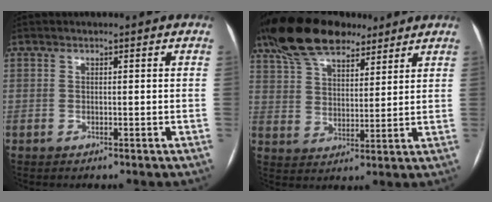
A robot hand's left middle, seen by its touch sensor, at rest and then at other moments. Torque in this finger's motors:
{"motor_torque": [1.10, -1.04, 0.18, 0.05]}